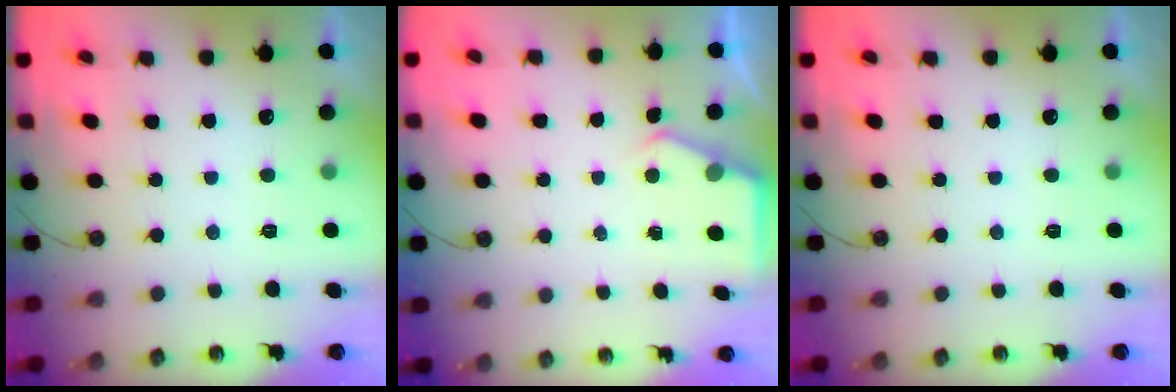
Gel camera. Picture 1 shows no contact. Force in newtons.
{"total": 2.7, "press": 2.7, "slide": 0.5}
{"total": 0.0}